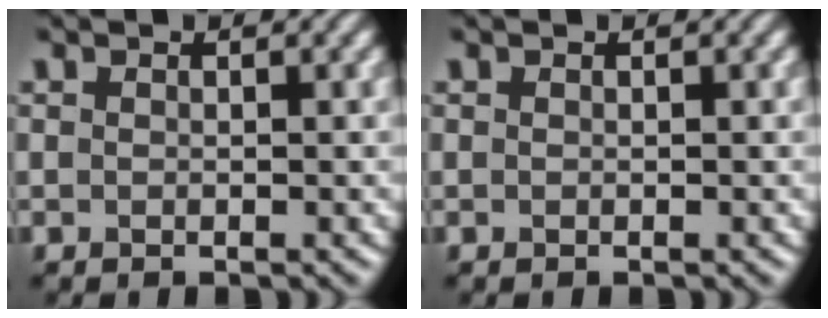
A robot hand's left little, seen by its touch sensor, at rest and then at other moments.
{"total": 0.0}